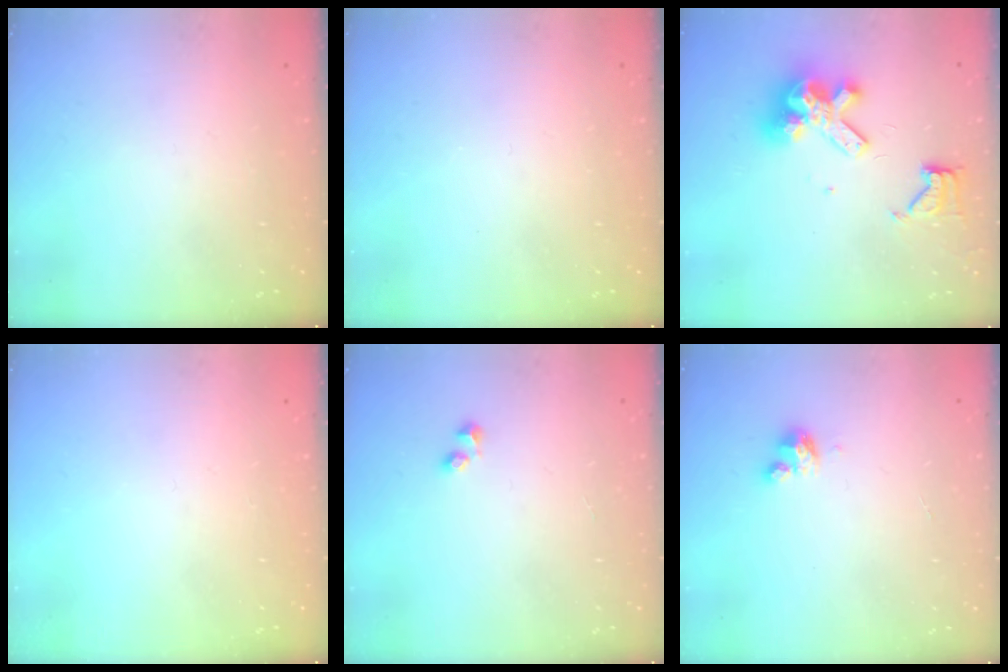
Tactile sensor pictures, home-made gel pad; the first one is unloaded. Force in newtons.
{"total": 0.0}
{"total": 11.6, "press": 11.5, "slide": 1.6}
{"total": 0.0}
{"total": 1.5, "press": 1.2, "slide": 0.8}
{"total": 3.3, "press": 3.3, "slide": 0.3}